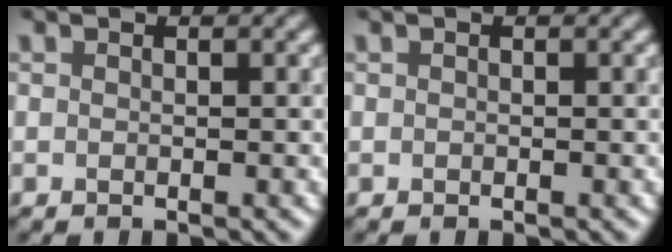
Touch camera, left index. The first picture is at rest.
{"total": 0.0}